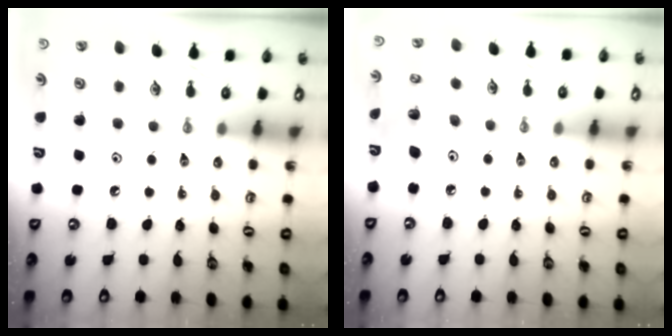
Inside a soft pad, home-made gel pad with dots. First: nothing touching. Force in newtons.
{"total": 6.7, "press": 6.6, "slide": 1.5}